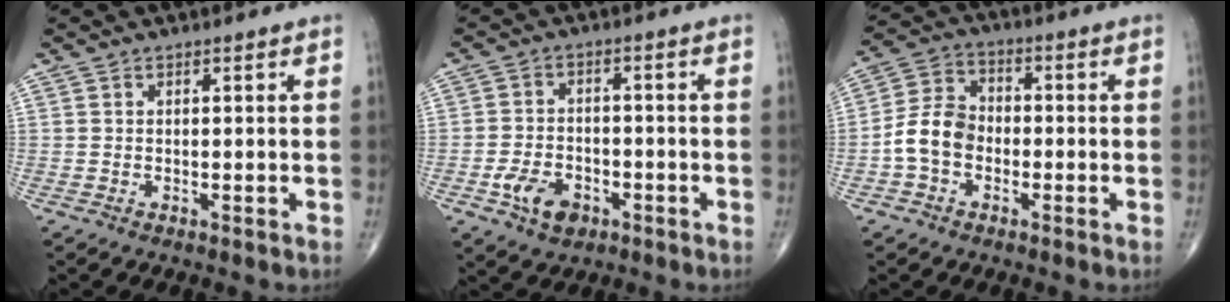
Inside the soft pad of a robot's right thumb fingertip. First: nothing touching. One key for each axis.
{"total": 7.0, "fx": -3.2, "fy": 4.6, "fz": 4.1, "tx": -0.062, "ty": 0.017, "tz": -0.053}
{"total": 8.3, "fx": -2.2, "fy": 6.2, "fz": 5.0, "tx": -0.086, "ty": 0.032, "tz": -0.054}